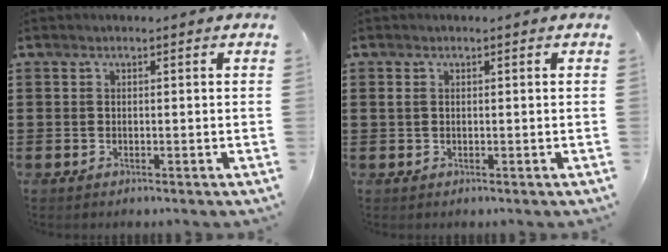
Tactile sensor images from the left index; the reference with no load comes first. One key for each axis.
{"total": 1.0, "fx": 0.3, "fy": 0.5, "fz": 0.8, "tx": -0.024, "ty": 0.001, "tz": 0.002}